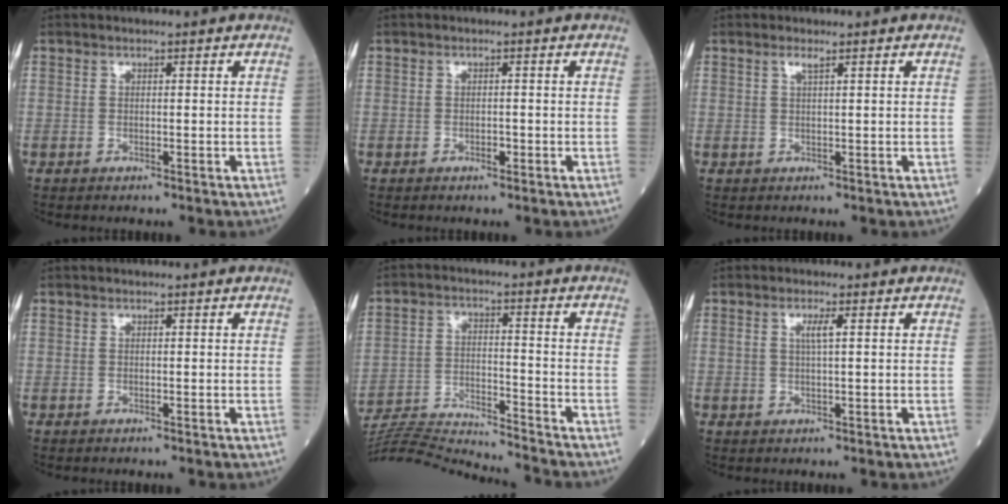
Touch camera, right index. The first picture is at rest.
{"total": 0.9, "force": [-0.5, 0.4, 0.6], "torque": [-0.011, 0.001, -0.008]}
{"total": 1.0, "force": [0.6, -0.1, 0.8], "torque": [-0.021, 0.004, 0.014]}
{"total": 0.0}
{"total": 16.9, "force": [-16.3, -1.3, 4.2], "torque": [-0.077, -0.010, -0.261]}
{"total": 2.0, "force": [0.6, 0.0, 1.9], "torque": [-0.040, 0.000, 0.009]}